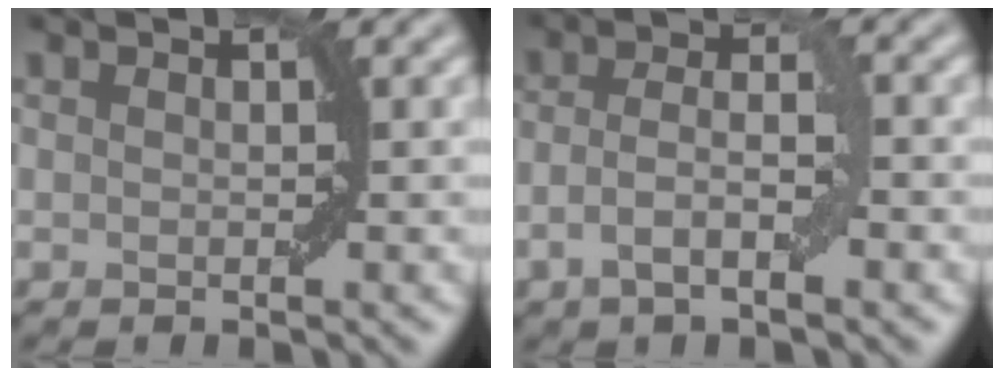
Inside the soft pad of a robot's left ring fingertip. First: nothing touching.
{"total": 3.8, "force": [-1.4, 1.1, 3.4], "torque": [-0.066, 0.008, -0.031]}